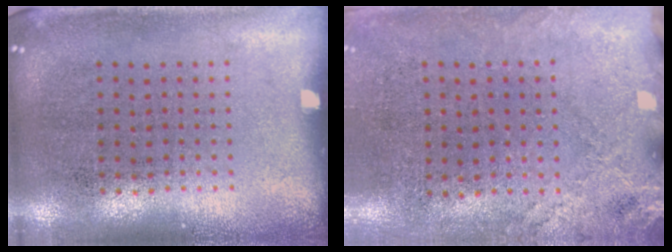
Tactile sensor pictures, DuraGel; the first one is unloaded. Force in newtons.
{"total": 2.4, "press": 2.0, "slide": 1.3}